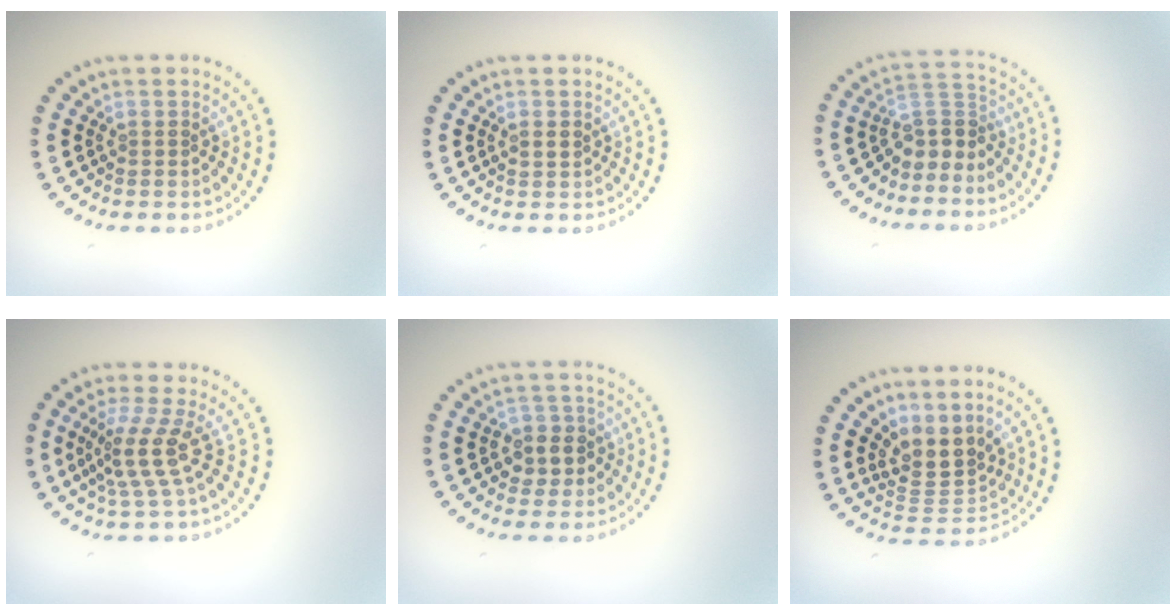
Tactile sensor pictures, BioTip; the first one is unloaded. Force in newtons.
{"total": 1.4, "press": 1.4, "slide": 0.0}
{"total": 3.1, "press": 2.4, "slide": 1.9}
{"total": 3.6, "press": 2.5, "slide": 2.5}
{"total": 2.8, "press": 2.7, "slide": 0.8}
{"total": 3.8, "press": 3.0, "slide": 2.3}